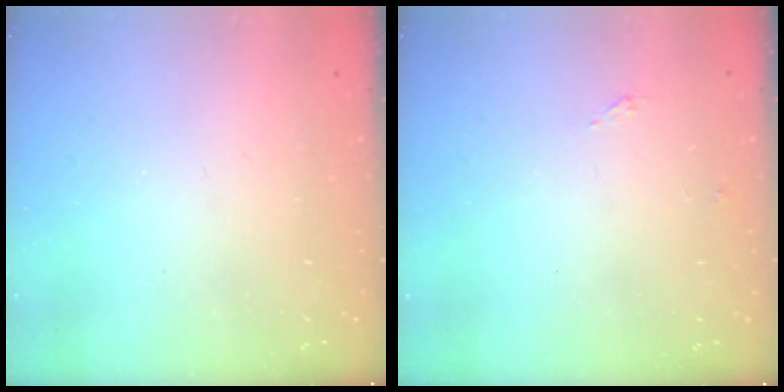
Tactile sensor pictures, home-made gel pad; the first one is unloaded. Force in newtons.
{"total": 3.3, "press": 3.3, "slide": 0.7}